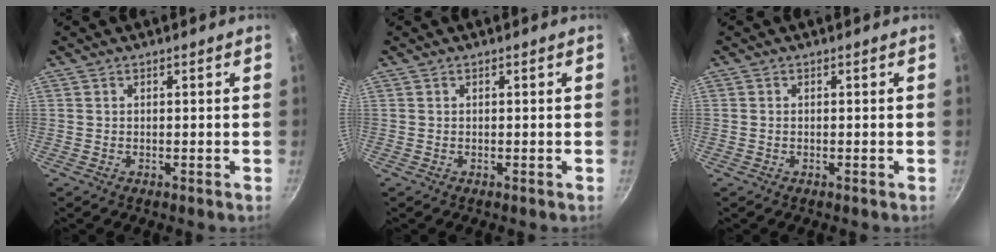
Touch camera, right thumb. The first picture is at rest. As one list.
[{"total": 0.0}, {"total": 0.0}]